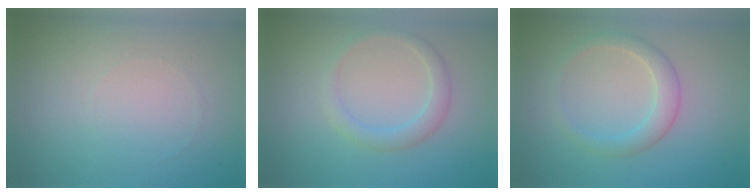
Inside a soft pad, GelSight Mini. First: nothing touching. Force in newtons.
{"total": 2.0, "press": 2.0, "slide": 0.1}
{"total": 2.2, "press": 2.2, "slide": 0.1}